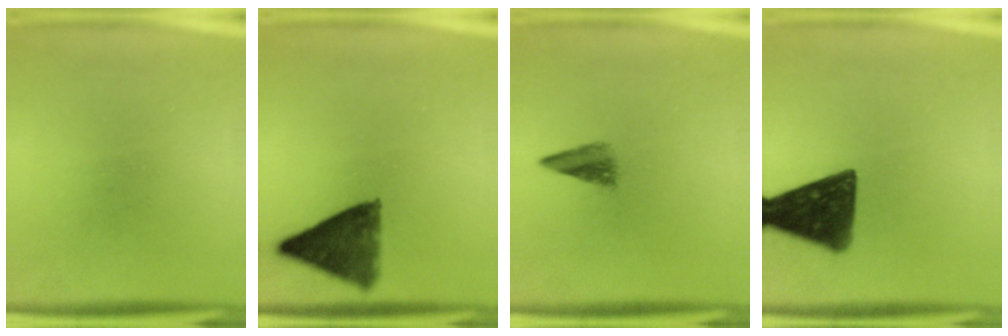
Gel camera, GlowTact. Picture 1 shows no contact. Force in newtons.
{"total": 9.7}
{"total": 2.9}
{"total": 14.0}